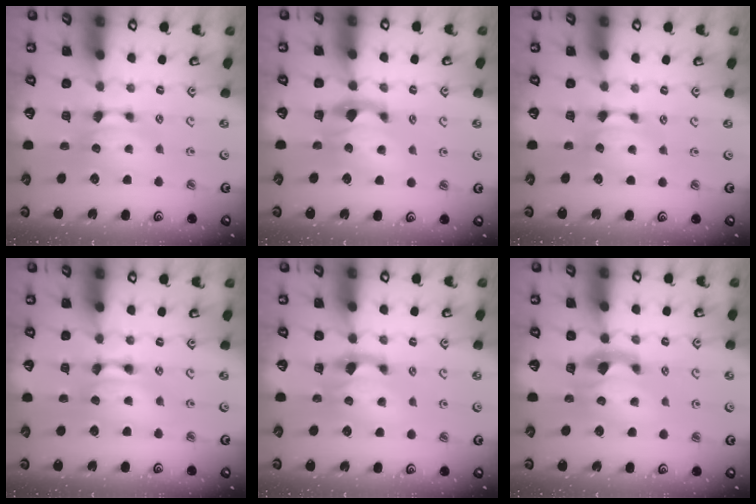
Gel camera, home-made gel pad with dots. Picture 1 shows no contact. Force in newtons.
{"total": 2.5, "press": 2.1, "slide": 1.4}
{"total": 1.1, "press": 0.4, "slide": 1.1}
{"total": 2.0, "press": 2.0, "slide": 0.1}
{"total": 1.6, "press": 1.2, "slide": 1.1}
{"total": 2.8, "press": 2.5, "slide": 1.3}